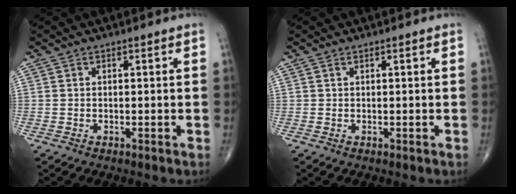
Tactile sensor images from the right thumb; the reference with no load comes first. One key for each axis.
{"total": 0.0}